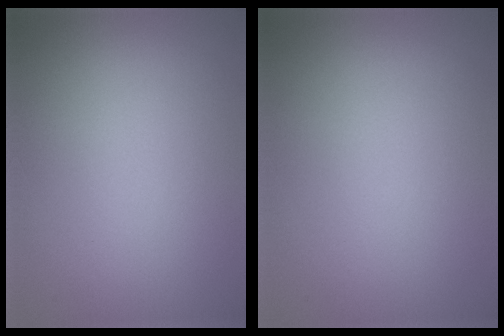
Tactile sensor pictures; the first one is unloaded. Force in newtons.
{"total": 0.0}